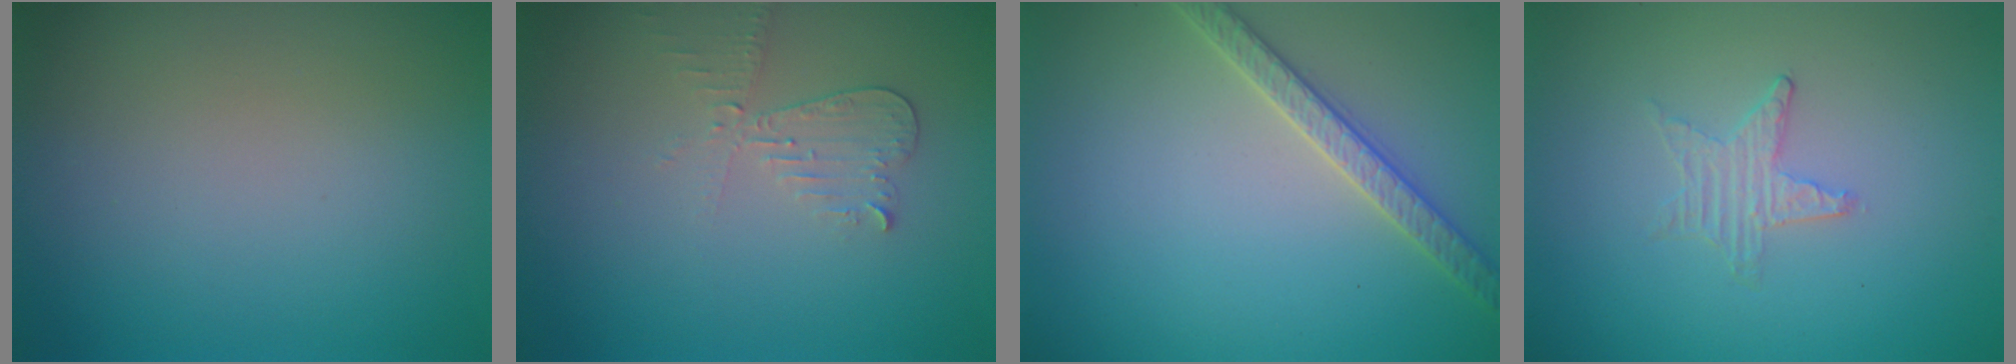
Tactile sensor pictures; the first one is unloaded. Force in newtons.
{"total": 2.2, "press": 2.2, "slide": 0.1}
{"total": 2.7, "press": 2.7, "slide": 0.3}
{"total": 0.5, "press": 0.5, "slide": 0.1}